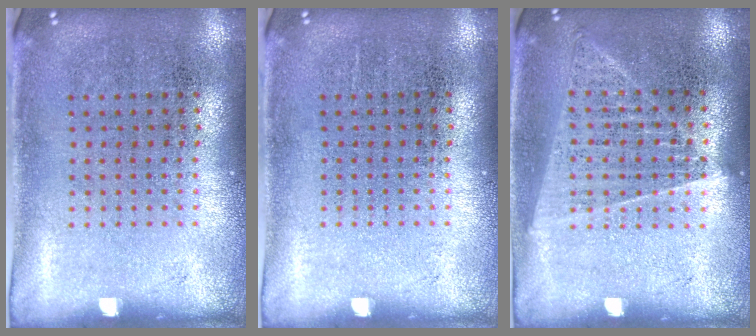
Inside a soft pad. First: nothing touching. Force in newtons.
{"total": 0.0}
{"total": 1.4, "press": 1.3, "slide": 0.3}